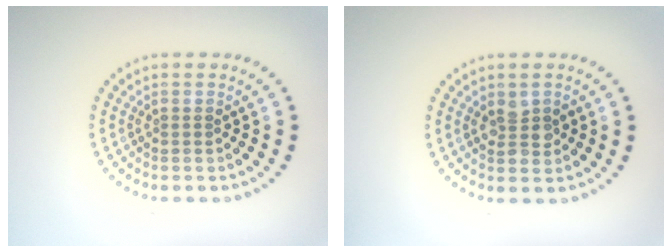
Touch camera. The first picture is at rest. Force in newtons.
{"total": 2.1, "press": 2.0, "slide": 0.2}